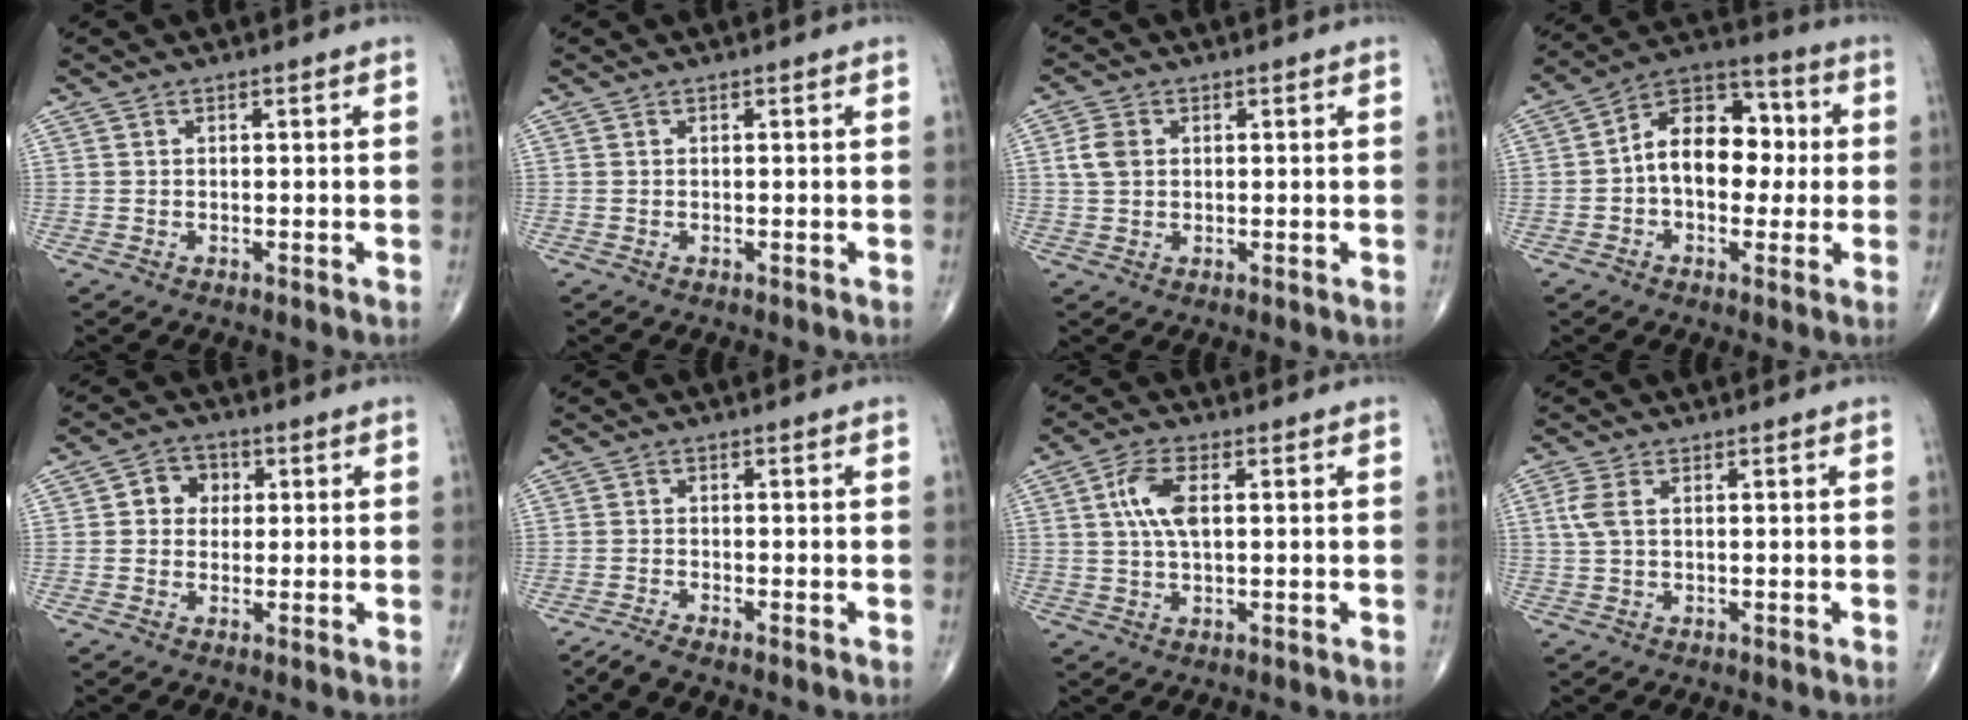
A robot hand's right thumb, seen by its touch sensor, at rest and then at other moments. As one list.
[{"total": 0.0}, {"total": 3.8, "force": [0.8, 2.8, 2.4], "torque": [-0.049, 0.005, 0.014]}, {"total": 14.3, "force": [0.3, 9.4, 10.7], "torque": [-0.131, 0.040, -0.007]}, {"total": 4.9, "force": [0.8, 4.3, 2.2], "torque": [-0.004, 0.007, 0.004]}, {"total": 2.1, "force": [-1.8, -0.2, 1.0], "torque": [-0.035, 0.003, -0.042]}, {"total": 6.7, "force": [1.3, 3.0, 5.8], "torque": [-0.125, 0.006, 0.024]}, {"total": 3.0, "force": [0.7, 1.5, 2.5], "torque": [-0.075, 0.011, 0.016]}]